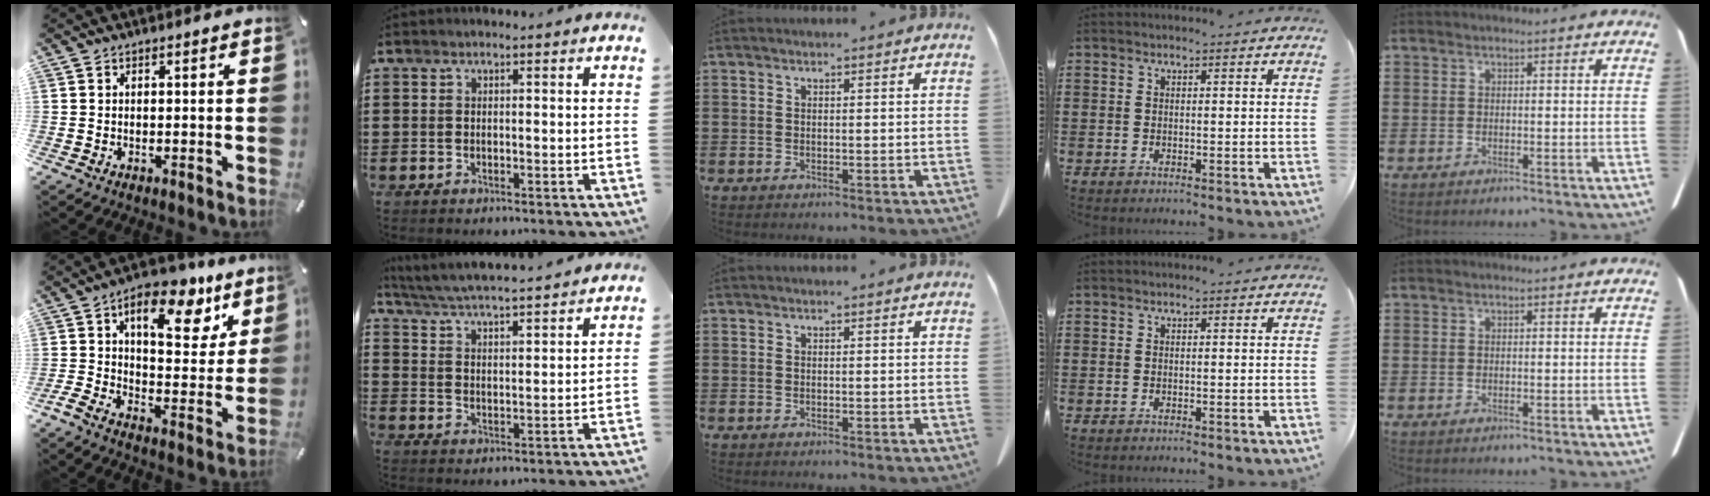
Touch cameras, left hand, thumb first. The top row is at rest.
{"thumb": {"total": 16.8, "force": [8.3, 8.9, 11.6], "torque": [-0.153, -0.054, 0.133]}, "index": {"total": 4.8, "force": [4.6, -0.4, 1.3], "torque": [-0.047, -0.035, 0.074]}}